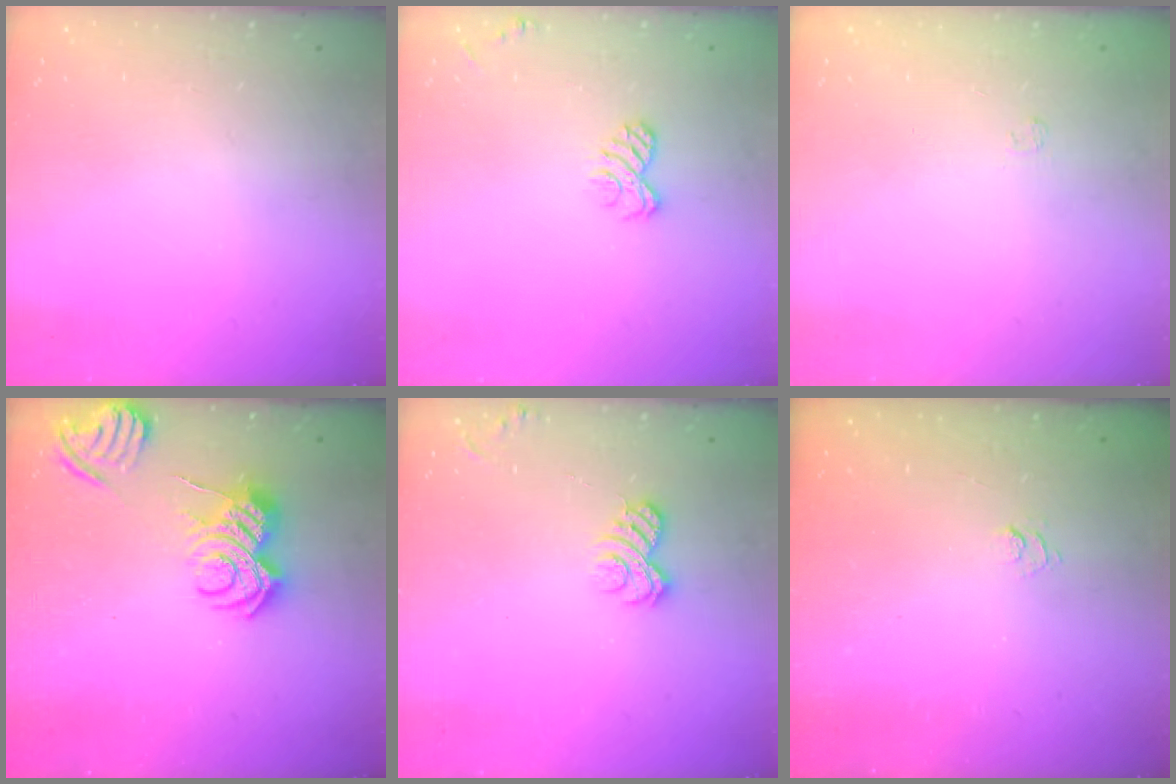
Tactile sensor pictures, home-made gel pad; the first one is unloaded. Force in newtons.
{"total": 6.1, "press": 5.9, "slide": 1.4}
{"total": 1.7, "press": 1.2, "slide": 1.1}
{"total": 8.2, "press": 8.2, "slide": 0.9}
{"total": 4.7, "press": 4.5, "slide": 1.3}
{"total": 1.9, "press": 1.5, "slide": 1.3}